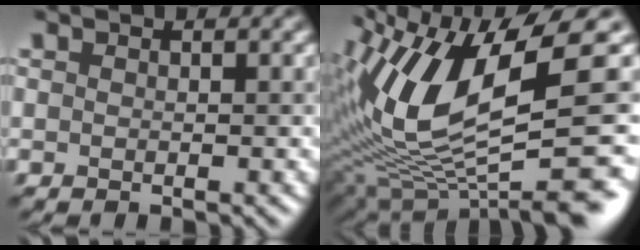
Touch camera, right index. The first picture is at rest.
{"total": 13.4, "force": [1.0, 4.4, 12.6], "torque": [-0.247, -0.003, 0.038]}